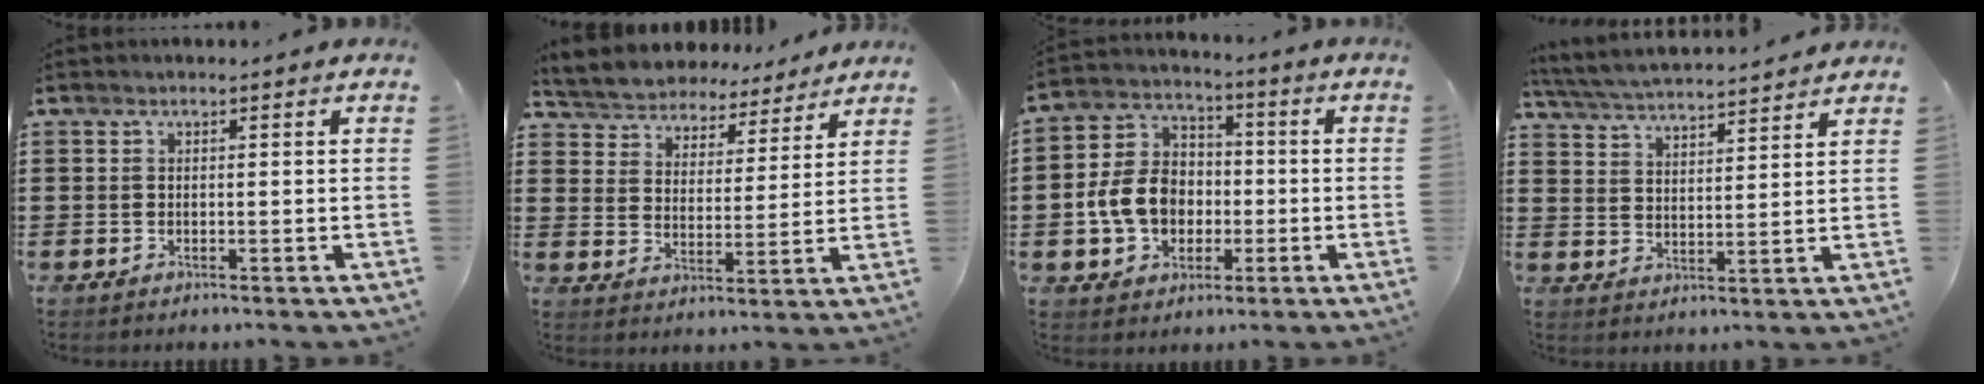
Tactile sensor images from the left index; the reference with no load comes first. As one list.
[{"total": 5.2, "force": [5.2, 0.5, -0.7], "torque": [-0.019, -0.039, 0.088]}, {"total": 9.1, "force": [-1.5, 7.6, 4.8], "torque": [-0.128, 0.022, -0.028]}, {"total": 4.7, "force": [4.6, 0.0, 1.0], "torque": [-0.040, -0.027, 0.078]}]